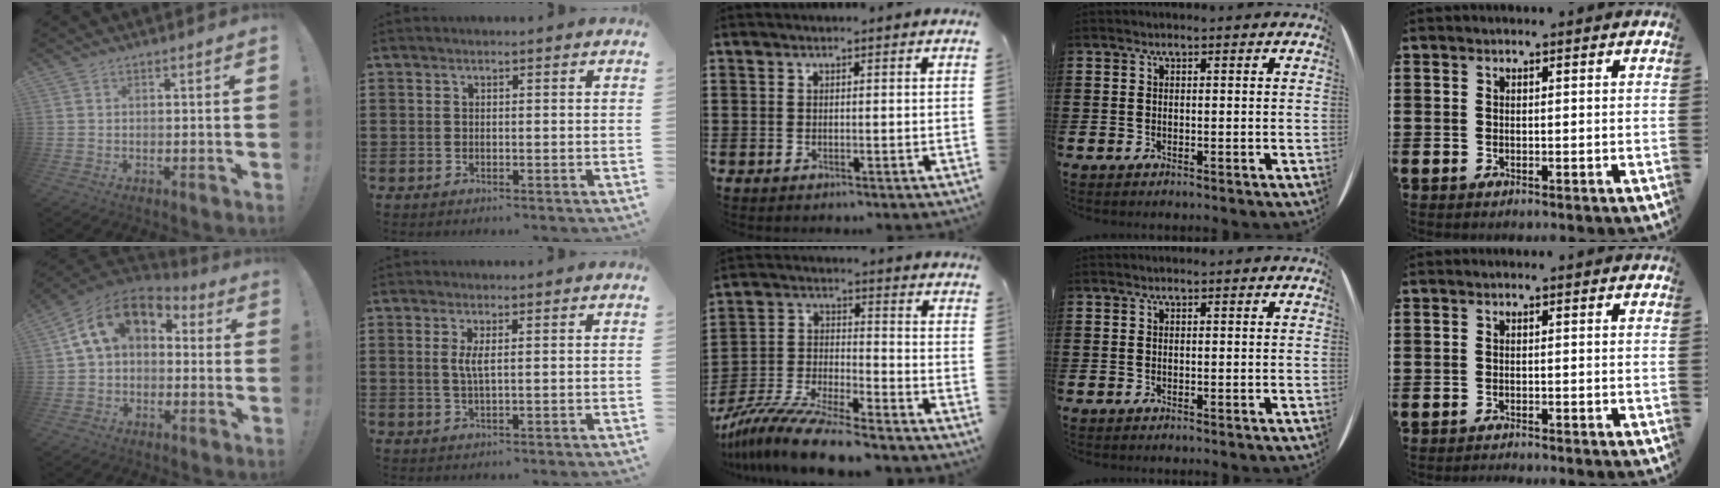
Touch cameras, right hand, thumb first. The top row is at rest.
{"thumb": {"total": 15.1, "force": [5.1, 9.5, 10.5], "torque": [-0.178, -0.001, 0.092]}, "index": {"total": 2.5, "force": [0.5, 0.3, 2.4], "torque": [-0.049, 0.000, 0.006]}, "middle": {"total": 10.0, "force": [-9.3, 0.4, 3.8], "torque": [-0.068, 0.012, -0.181]}, "little": {"total": 0.7, "force": [-0.7, -0.1, 0.0], "torque": [-0.001, -0.001, -0.015]}}